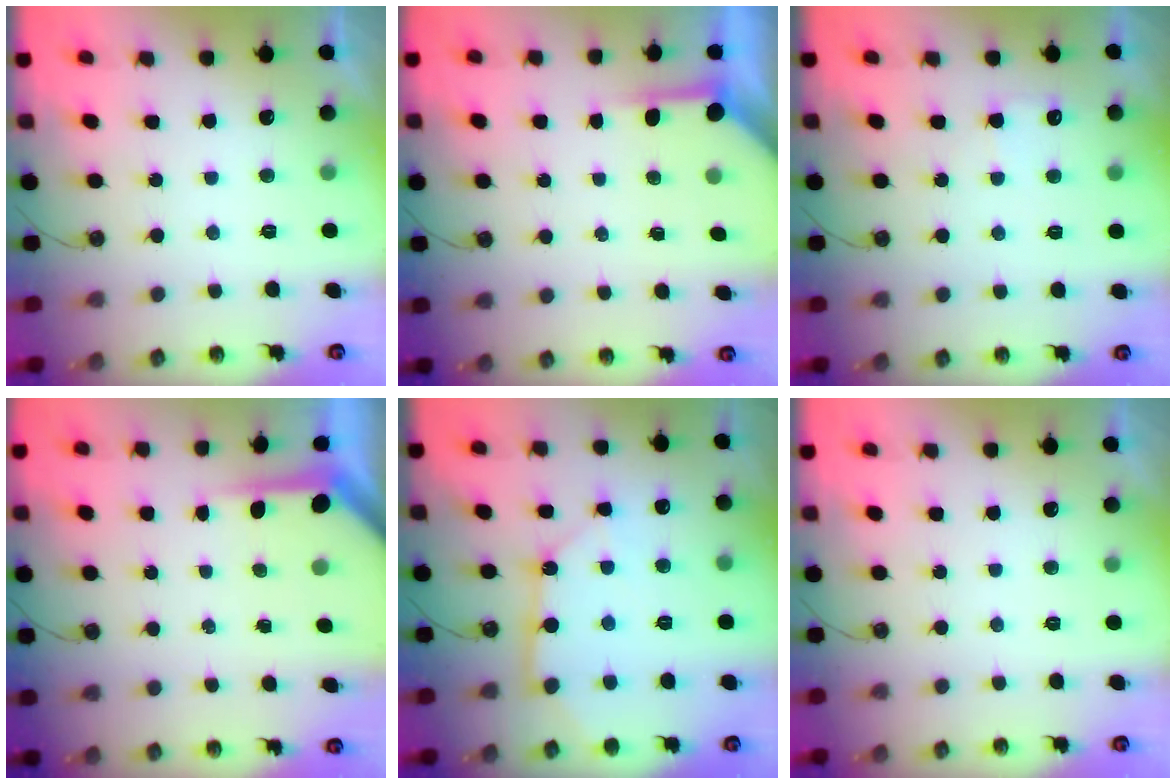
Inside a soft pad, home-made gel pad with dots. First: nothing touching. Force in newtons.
{"total": 3.6, "press": 3.6, "slide": 0.5}
{"total": 3.9, "press": 3.9, "slide": 0.5}
{"total": 3.8, "press": 3.8, "slide": 0.4}
{"total": 11.3, "press": 11.2, "slide": 1.2}
{"total": 0.0}